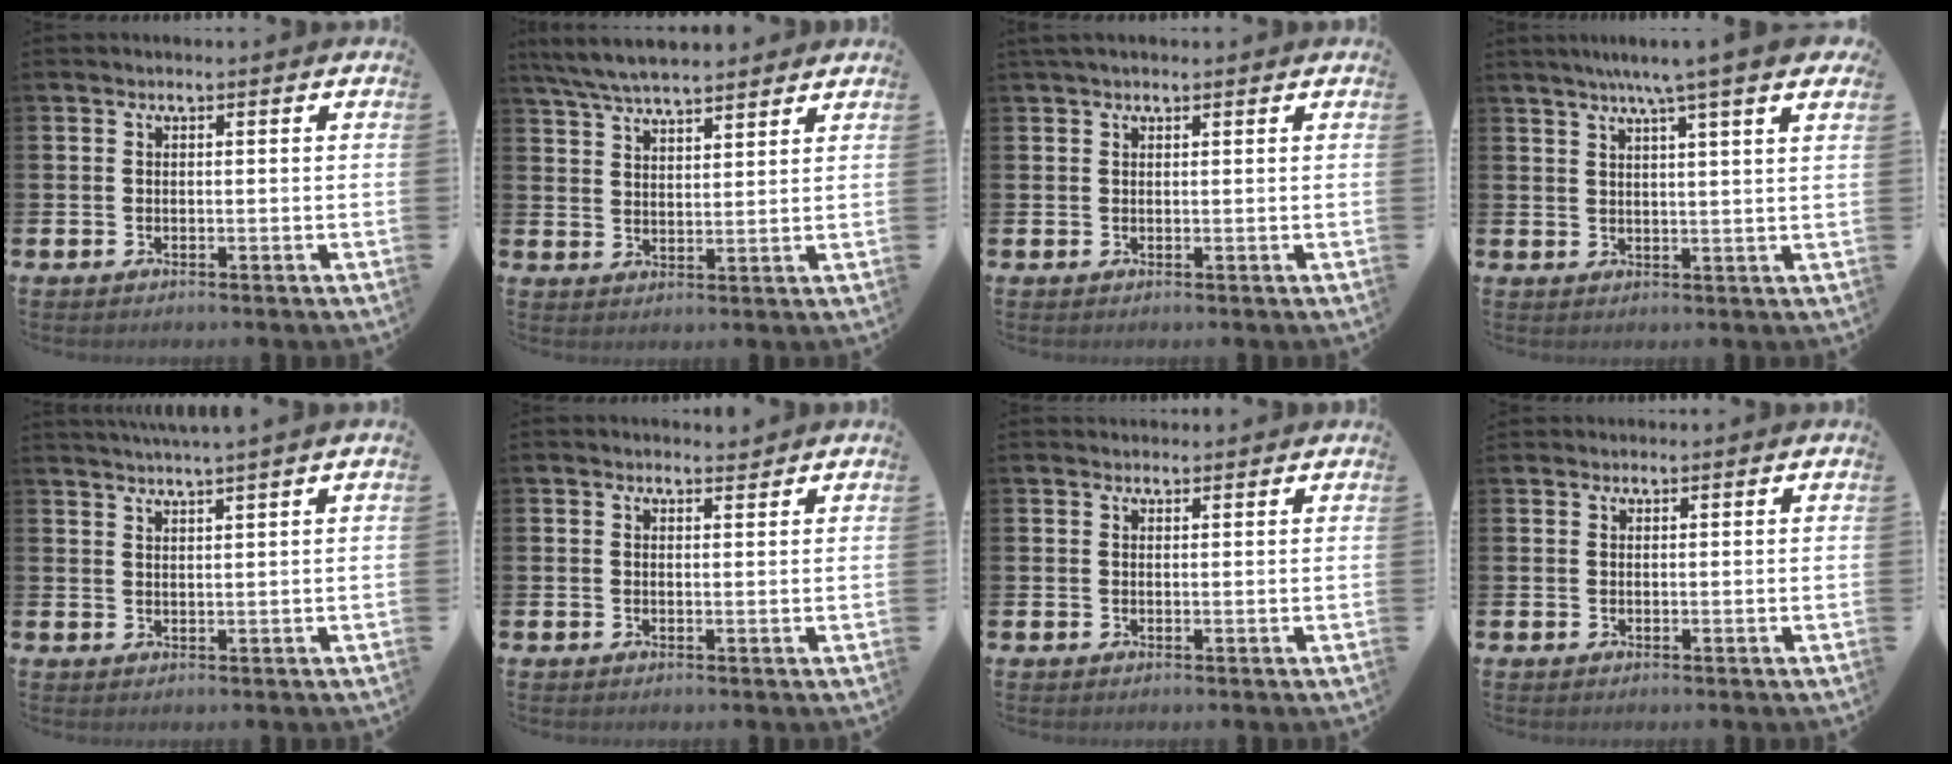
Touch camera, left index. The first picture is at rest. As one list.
[{"total": 6.2, "force": [5.9, 0.8, 1.6], "torque": [-0.056, -0.019, 0.110]}, {"total": 1.2, "force": [1.0, 0.4, 0.4], "torque": [-0.002, 0.001, 0.017]}, {"total": 6.1, "force": [5.1, -0.5, 3.4], "torque": [-0.070, -0.014, 0.085]}, {"total": 2.4, "force": [2.2, -0.8, 0.0], "torque": [-0.010, -0.008, 0.043]}, {"total": 1.7, "force": [1.7, 0.3, 0.0], "torque": [0.013, -0.008, 0.027]}, {"total": 1.3, "force": [1.3, 0.4, 0.0], "torque": [0.006, -0.001, 0.022]}, {"total": 1.0, "force": [0.9, 0.3, 0.0], "torque": [0.008, 0.001, 0.015]}]